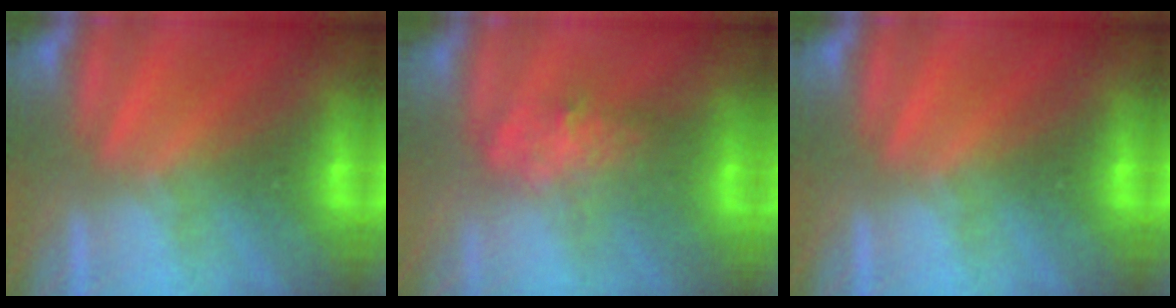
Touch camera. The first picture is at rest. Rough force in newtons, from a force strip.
{"total": 2.6}
{"total": 0.0}